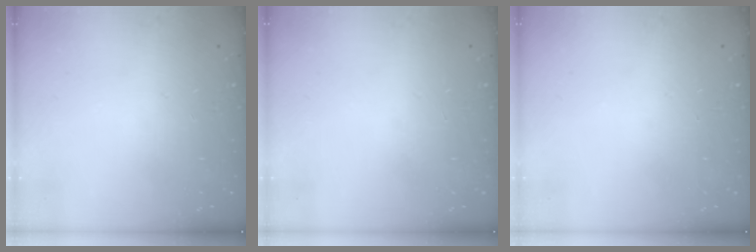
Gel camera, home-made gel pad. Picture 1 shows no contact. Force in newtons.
{"total": 0.0}
{"total": 0.0}